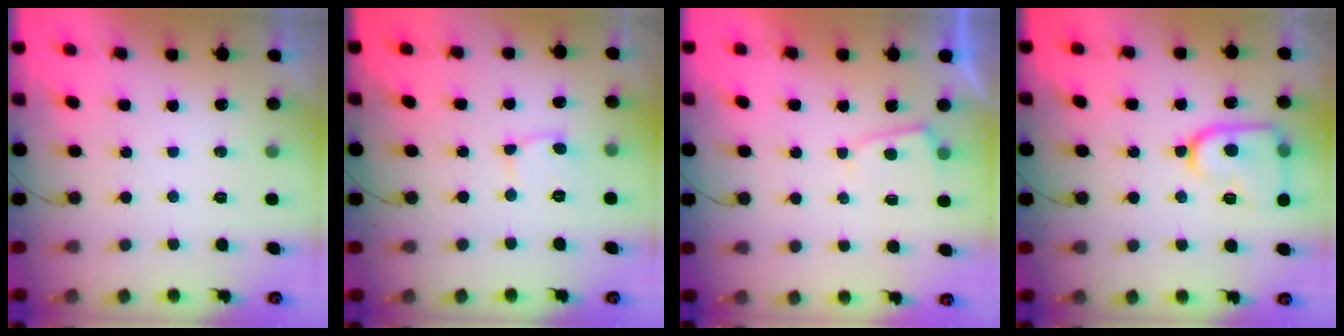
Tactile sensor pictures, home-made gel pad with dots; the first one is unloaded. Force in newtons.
{"total": 4.0, "press": 3.9, "slide": 0.5}
{"total": 2.3, "press": 2.2, "slide": 0.3}
{"total": 14.4, "press": 14.3, "slide": 1.3}